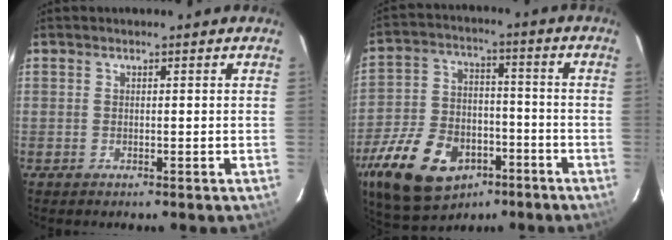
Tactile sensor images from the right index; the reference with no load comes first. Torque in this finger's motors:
{"motor_torque": [1.12, -1.02, 0.48, 0.14]}